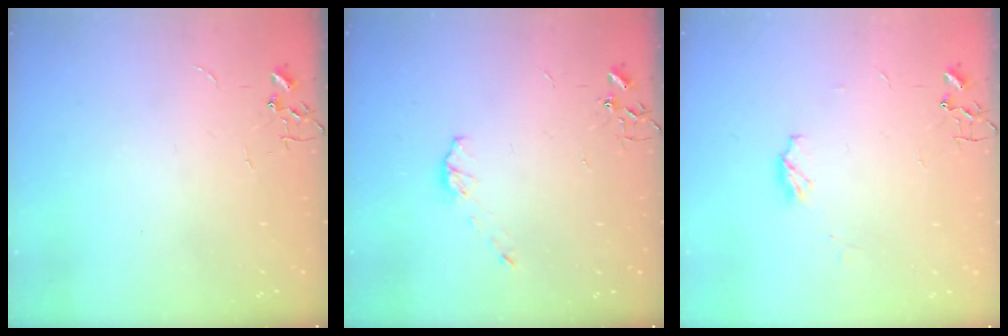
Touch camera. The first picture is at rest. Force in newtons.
{"total": 5.1, "press": 5.0, "slide": 0.3}
{"total": 5.6, "press": 5.5, "slide": 0.4}